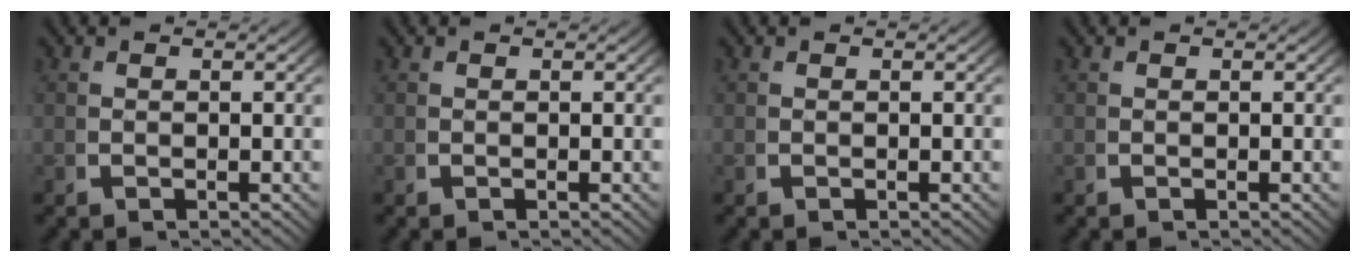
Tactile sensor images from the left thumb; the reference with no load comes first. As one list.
[{"total": 0.0}, {"total": 0.0}, {"total": 0.0}]